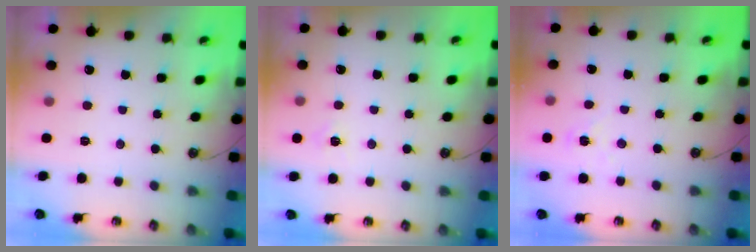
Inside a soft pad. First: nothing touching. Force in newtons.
{"total": 5.1, "press": 5.1, "slide": 0.4}
{"total": 6.4, "press": 6.4, "slide": 0.5}